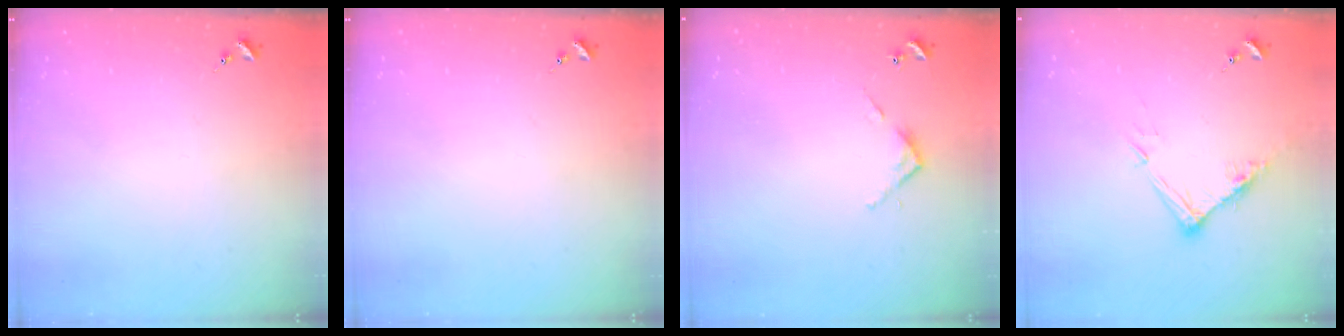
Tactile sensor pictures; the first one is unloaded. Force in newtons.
{"total": 0.0}
{"total": 3.2, "press": 3.2, "slide": 0.2}
{"total": 10.5, "press": 10.5, "slide": 0.8}